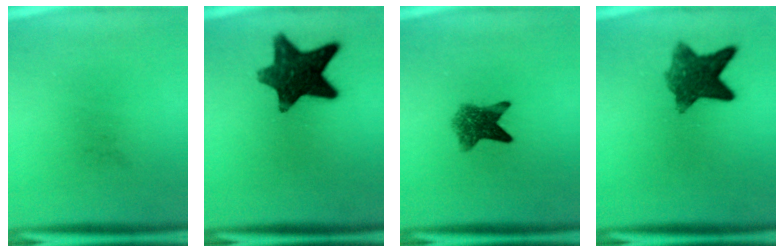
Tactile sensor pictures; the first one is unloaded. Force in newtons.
{"total": 12.6}
{"total": 5.9}
{"total": 8.2}